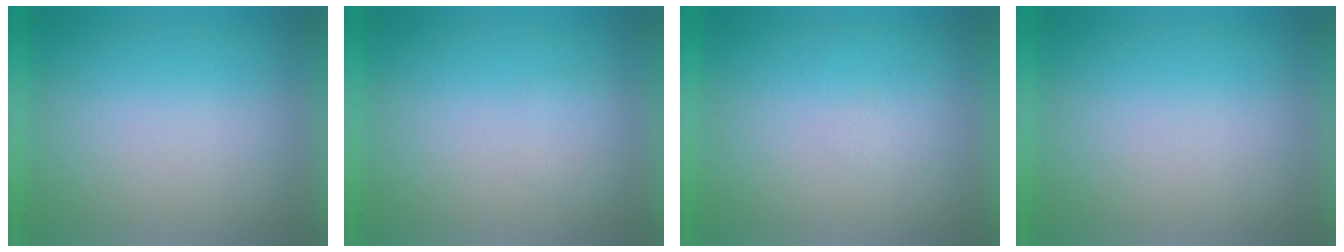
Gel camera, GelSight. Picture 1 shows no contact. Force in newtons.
{"total": 1.1}
{"total": 1.0}
{"total": 0.0}